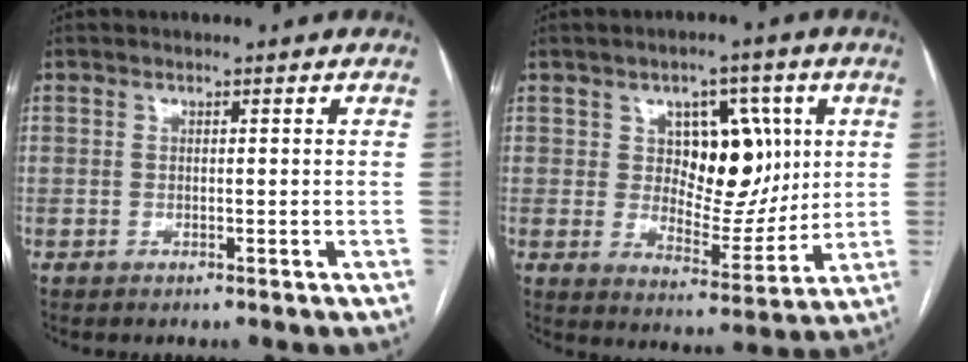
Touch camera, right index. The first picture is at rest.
{"total": 11.0, "force": [2.7, 6.3, 8.5], "torque": [-0.119, 0.013, 0.050]}